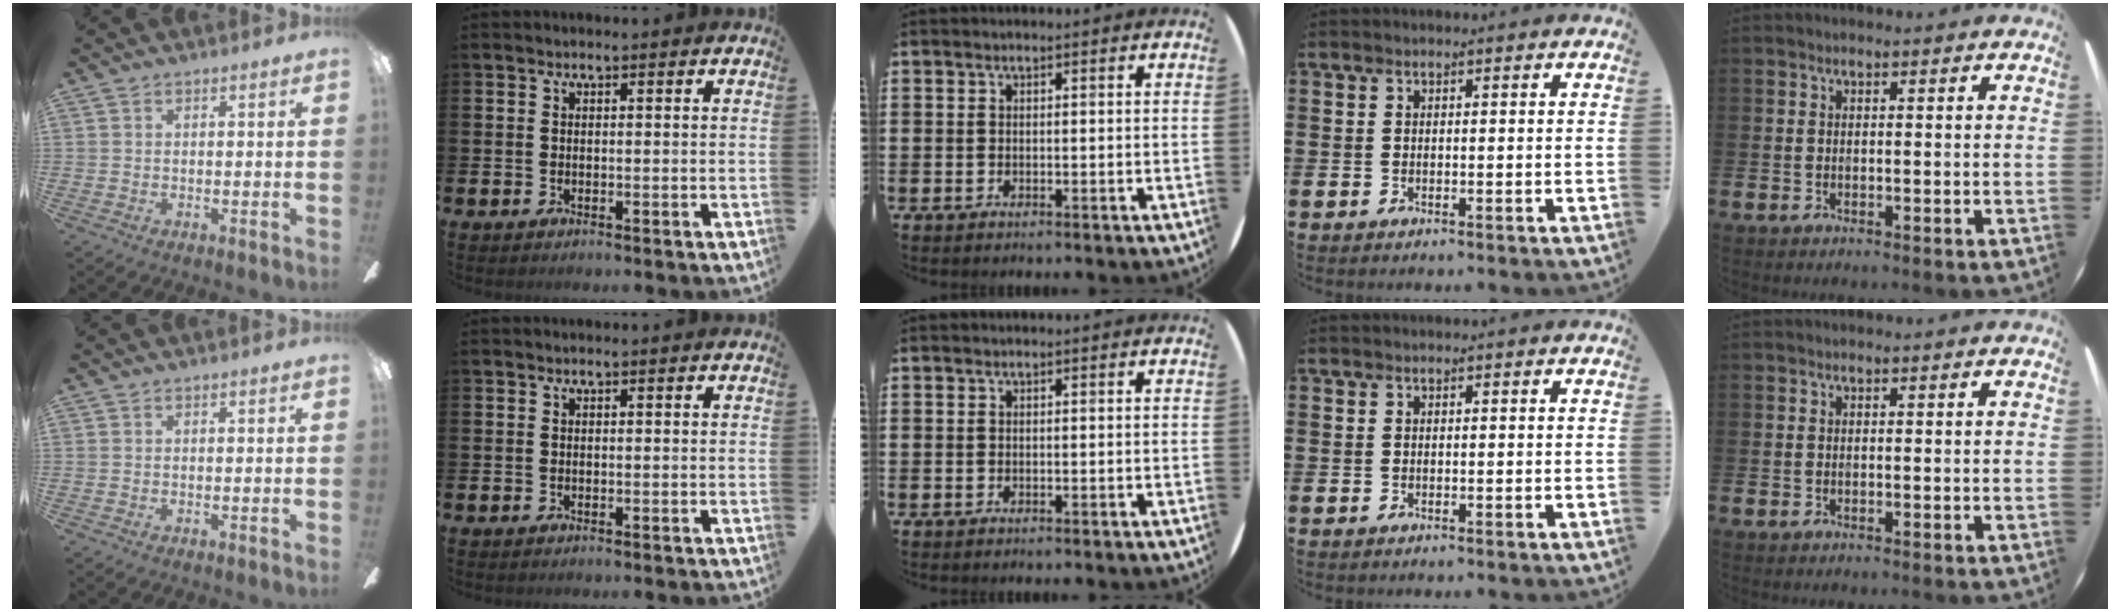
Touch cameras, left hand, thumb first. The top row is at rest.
{}